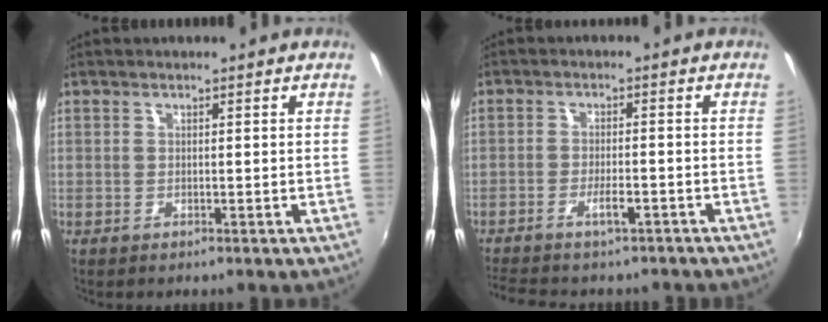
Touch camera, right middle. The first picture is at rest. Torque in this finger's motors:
{"motor_torque": [1.06, -1.08, 0.15, 0.10]}